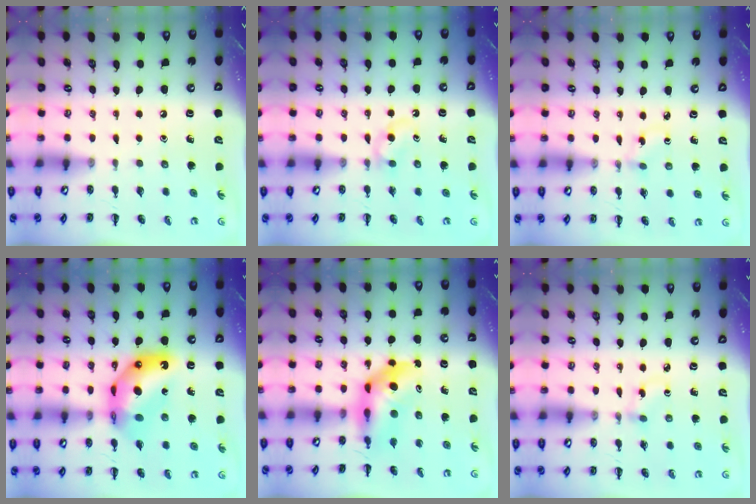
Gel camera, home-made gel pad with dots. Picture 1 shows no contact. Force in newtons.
{"total": 3.7, "press": 3.5, "slide": 1.1}
{"total": 1.7, "press": 1.5, "slide": 0.9}
{"total": 13.5, "press": 12.9, "slide": 4.2}
{"total": 6.3, "press": 6.0, "slide": 1.6}
{"total": 2.8, "press": 2.5, "slide": 1.2}